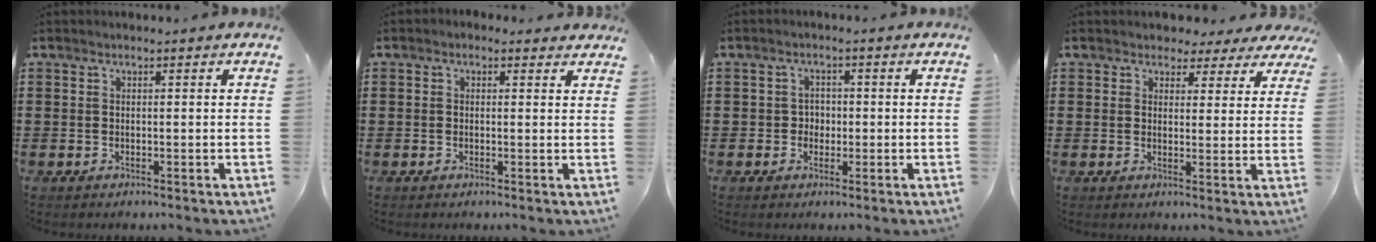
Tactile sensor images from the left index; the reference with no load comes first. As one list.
[{"total": 0.9, "force": [0.3, 0.7, 0.4], "torque": [-0.010, 0.005, 0.005]}, {"total": 2.0, "force": [-0.3, 1.9, 0.8], "torque": [-0.021, 0.005, -0.009]}, {"total": 3.1, "force": [2.5, 1.8, 0.4], "torque": [-0.015, -0.001, 0.043]}]